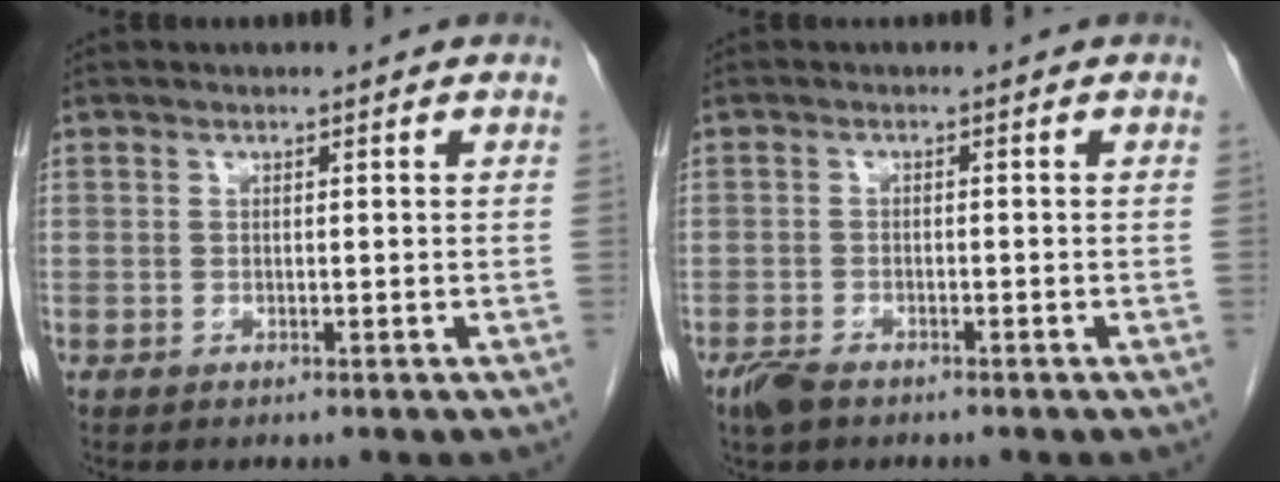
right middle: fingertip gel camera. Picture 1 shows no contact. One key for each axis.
{"total": 2.9, "fx": -2.2, "fy": 1.1, "fz": 1.6, "tx": -0.035, "ty": -0.003, "tz": -0.037}